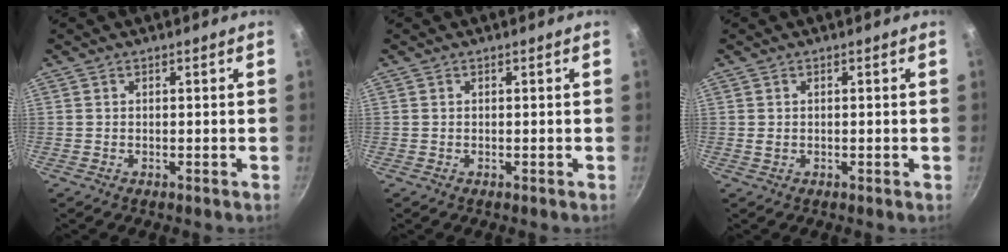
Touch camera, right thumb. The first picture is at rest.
{"total": 0.0}
{"total": 0.5, "force": [0.0, 0.3, 0.4], "torque": [-0.009, 0.002, 0.003]}